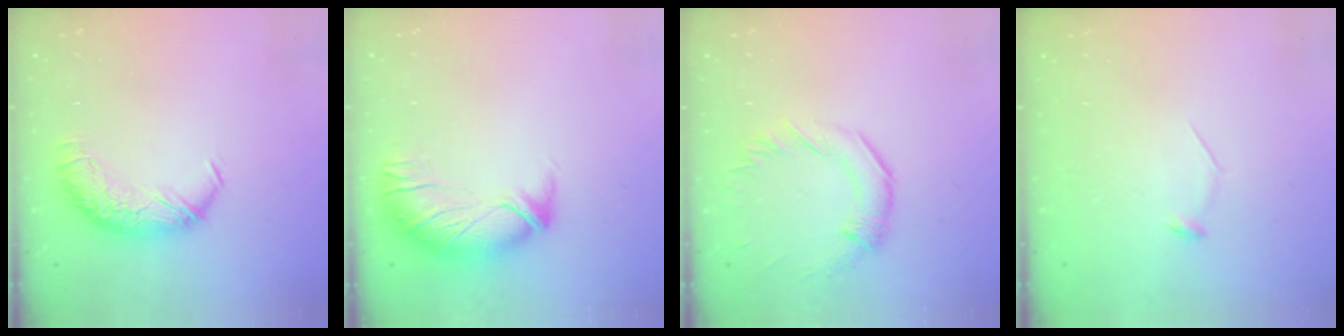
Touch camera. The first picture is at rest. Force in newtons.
{"total": 2.9, "press": 1.4, "slide": 2.5}
{"total": 0.8, "press": 0.7, "slide": 0.4}
{"total": 8.4, "press": 8.3, "slide": 0.9}